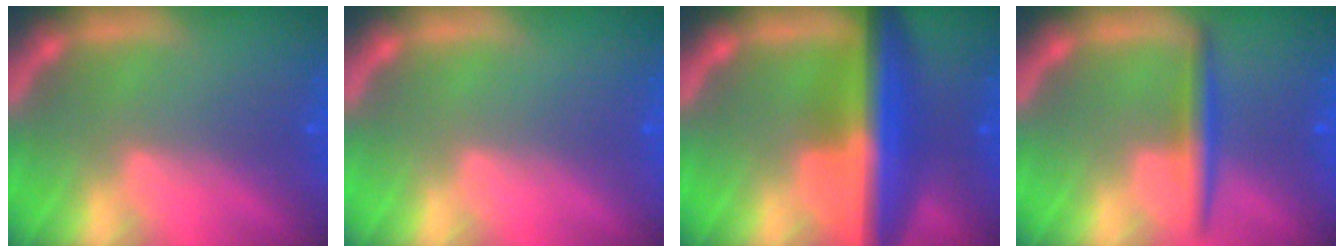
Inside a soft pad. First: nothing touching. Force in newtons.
{"total": 0.0}
{"total": 10.0}
{"total": 3.0}